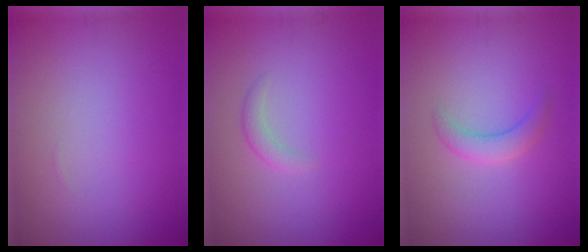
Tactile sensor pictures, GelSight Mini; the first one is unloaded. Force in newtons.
{"total": 1.2, "press": 1.2, "slide": 0.0}
{"total": 2.0, "press": 2.0, "slide": 0.1}